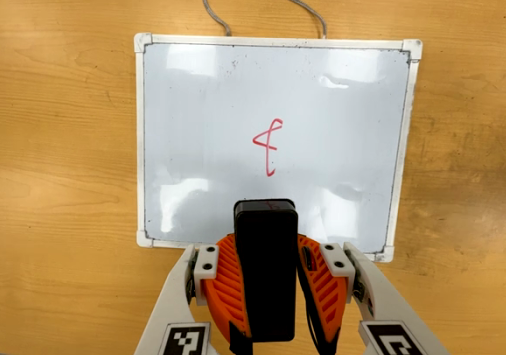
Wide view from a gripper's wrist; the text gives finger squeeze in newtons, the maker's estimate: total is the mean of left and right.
{"total": 7.1, "left": 5.9, "right": 8.2}